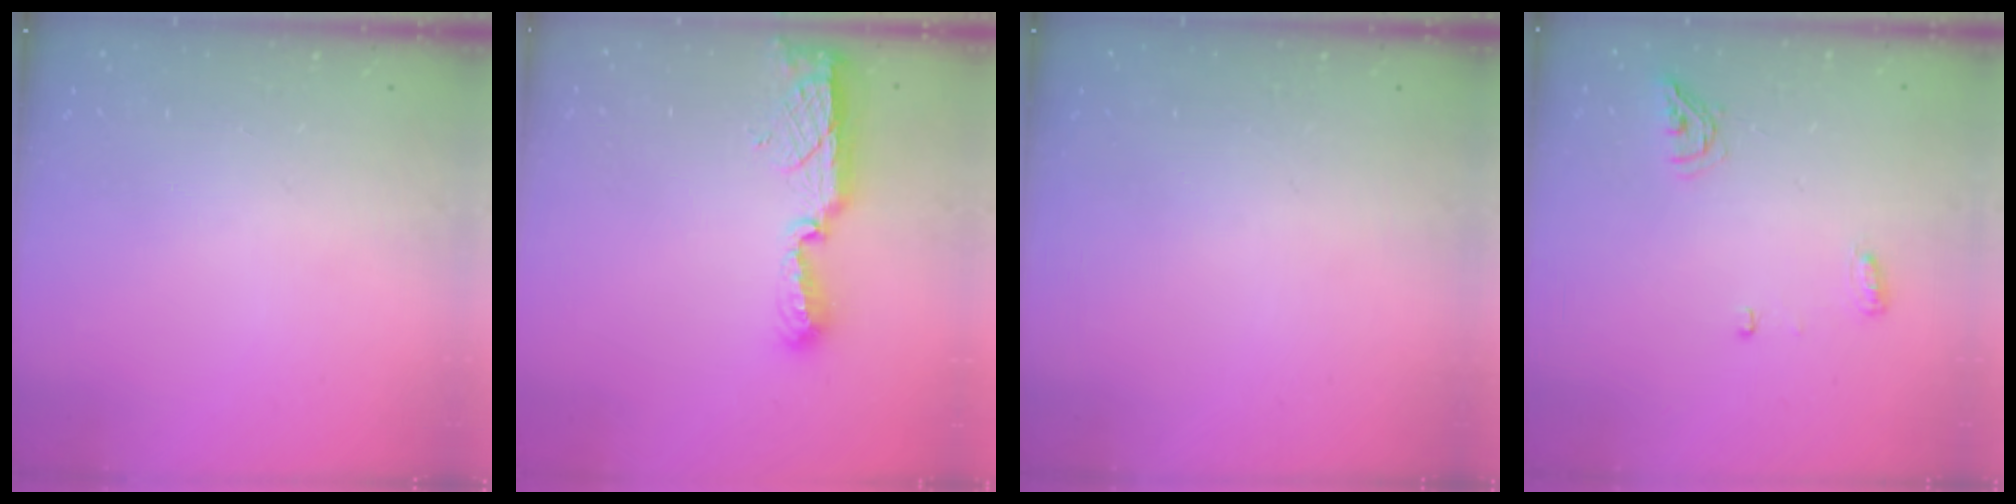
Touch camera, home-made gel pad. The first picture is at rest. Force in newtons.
{"total": 8.5, "press": 8.4, "slide": 0.8}
{"total": 0.0}
{"total": 5.8, "press": 5.7, "slide": 0.9}